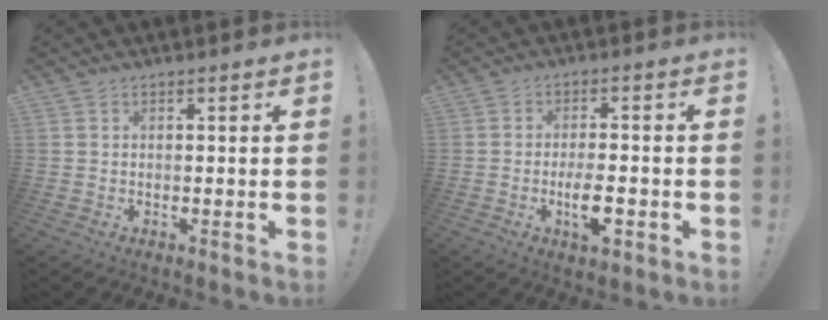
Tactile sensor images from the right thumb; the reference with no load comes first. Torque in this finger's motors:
{"motor_torque": [-0.09, 0.12, 0.71, -0.38, 0.04]}